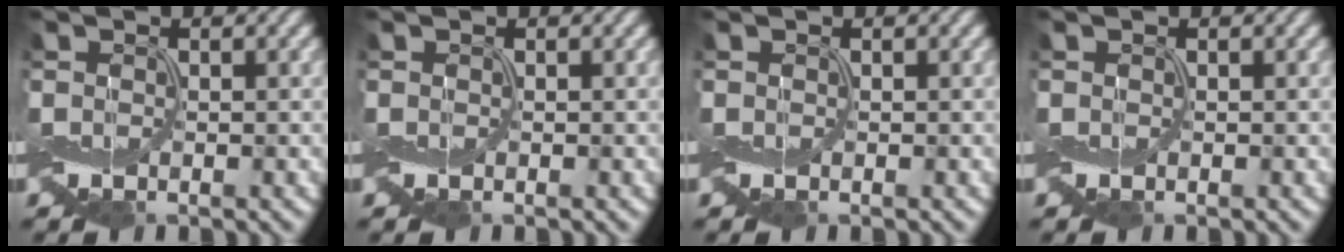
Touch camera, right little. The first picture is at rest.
{"total": 0.0}
{"total": 0.0}
{"total": 0.0}